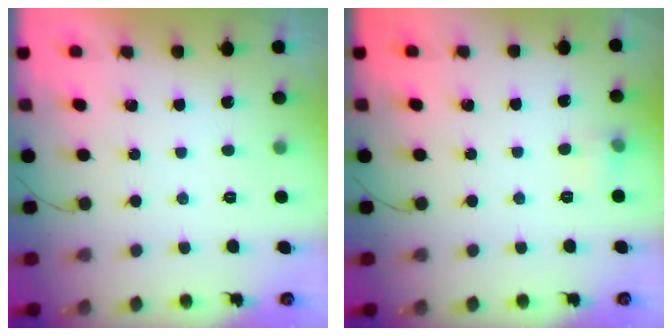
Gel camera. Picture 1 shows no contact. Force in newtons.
{"total": 4.8, "press": 4.5, "slide": 1.4}